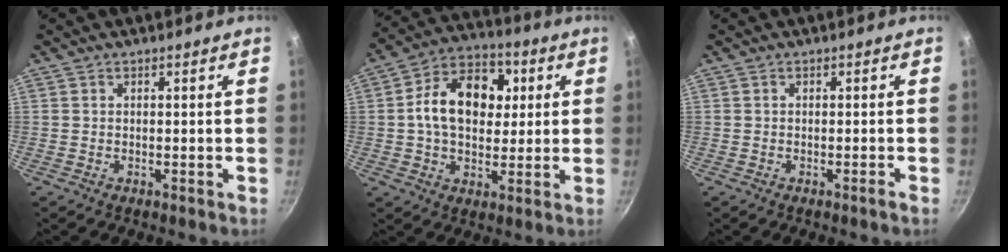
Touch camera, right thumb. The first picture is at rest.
{"total": 15.1, "force": [2.2, 10.5, 10.7], "torque": [-0.146, 0.014, 0.027]}
{"total": 0.7, "force": [-0.5, -0.1, 0.5], "torque": [-0.009, 0.000, -0.009]}